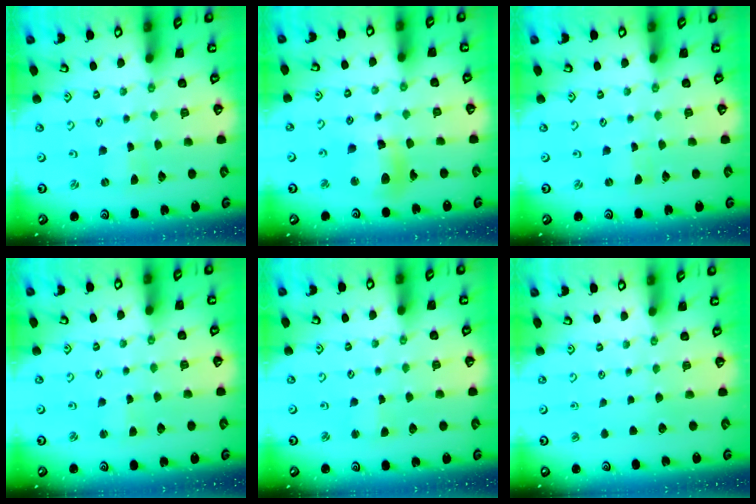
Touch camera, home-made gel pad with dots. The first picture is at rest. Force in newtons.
{"total": 11.8, "press": 11.5, "slide": 2.5}
{"total": 0.0}
{"total": 1.6, "press": 1.6, "slide": 0.3}
{"total": 1.6, "press": 1.5, "slide": 0.4}
{"total": 0.0}